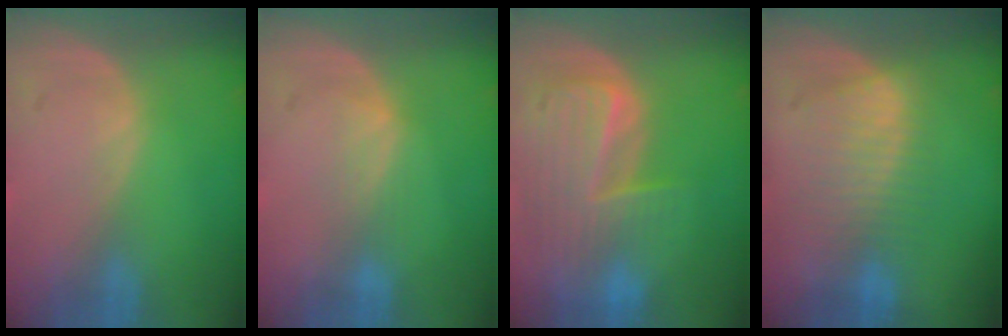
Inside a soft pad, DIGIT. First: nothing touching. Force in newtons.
{"total": 2.4, "press": 2.4, "slide": 0.4}
{"total": 9.9, "press": 8.6, "slide": 5.0}
{"total": 6.9, "press": 6.9, "slide": 0.6}